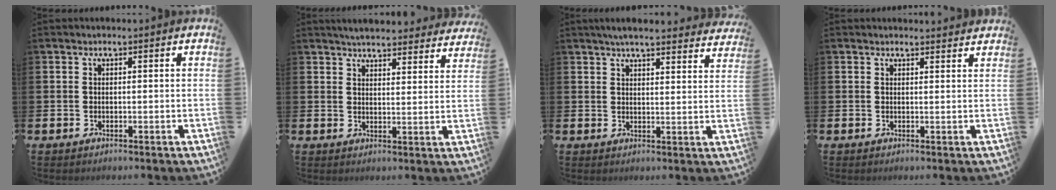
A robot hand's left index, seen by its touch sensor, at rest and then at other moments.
{"total": 4.8, "force": [4.7, 0.6, 0.8], "torque": [-0.021, -0.029, 0.083]}
{"total": 5.0, "force": [4.8, 0.3, 1.6], "torque": [-0.033, -0.020, 0.084]}
{"total": 1.3, "force": [1.3, 0.1, 0.0], "torque": [0.005, -0.008, 0.023]}